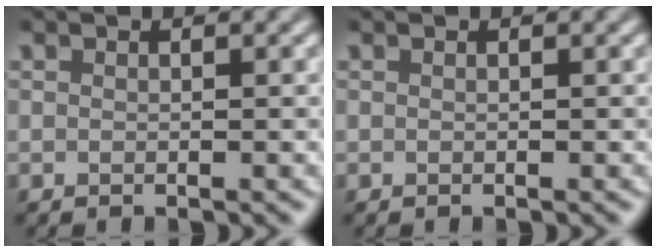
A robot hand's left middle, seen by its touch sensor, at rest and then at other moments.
{"total": 0.0}